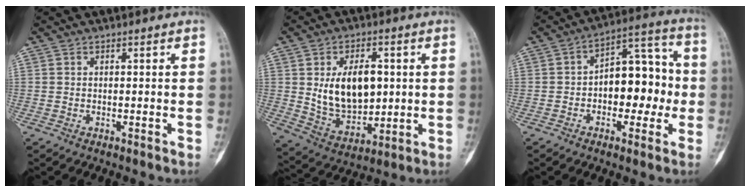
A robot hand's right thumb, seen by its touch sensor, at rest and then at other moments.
{"total": 13.8, "force": [1.9, 8.6, 10.6], "torque": [-0.144, -0.014, 0.048]}
{"total": 13.7, "force": [-1.3, 8.2, 10.9], "torque": [-0.111, 0.048, -0.023]}